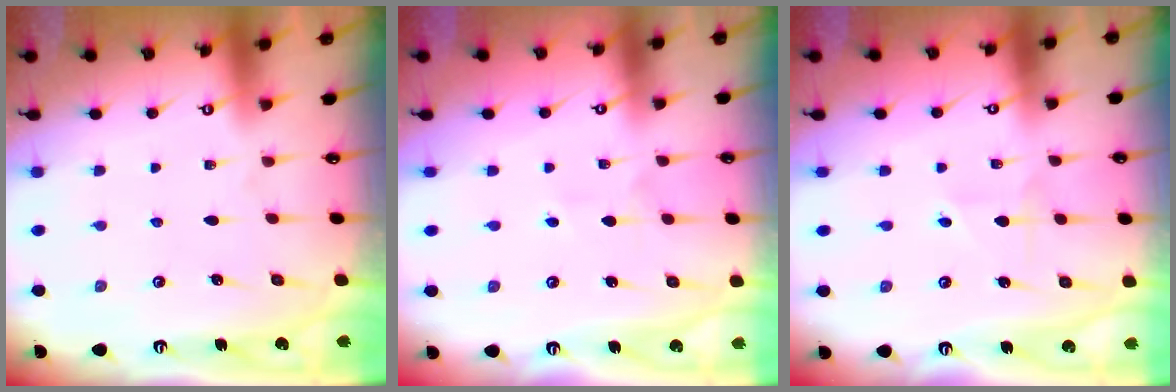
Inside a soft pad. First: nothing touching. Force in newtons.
{"total": 2.5, "press": 2.5, "slide": 0.3}
{"total": 2.5, "press": 2.5, "slide": 0.3}